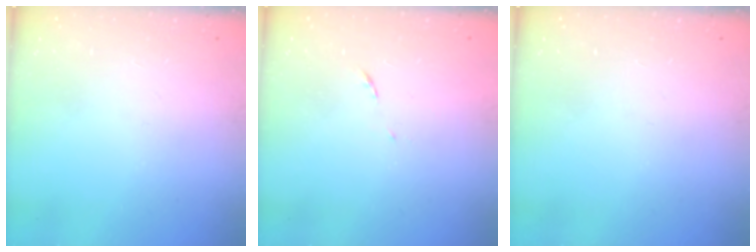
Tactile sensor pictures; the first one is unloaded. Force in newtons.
{"total": 5.6, "press": 5.6, "slide": 0.4}
{"total": 0.0}